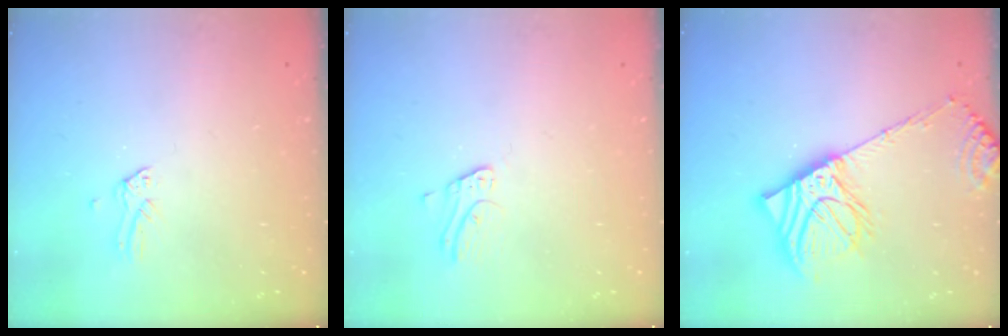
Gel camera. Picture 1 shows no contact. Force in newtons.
{"total": 2.5, "press": 2.5, "slide": 0.2}
{"total": 15.4, "press": 15.1, "slide": 2.9}